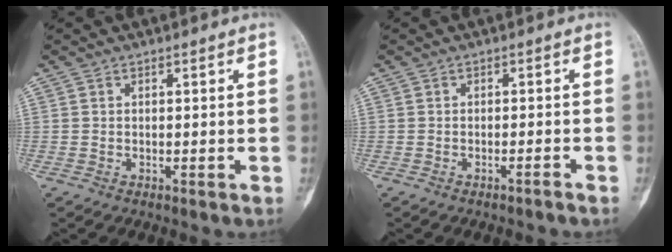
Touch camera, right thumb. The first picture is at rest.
{"total": 1.3, "force": [-1.1, -0.2, 0.6], "torque": [-0.019, 0.016, -0.012]}